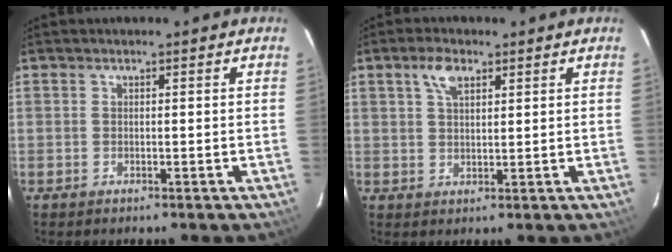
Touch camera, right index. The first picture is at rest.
{"total": 4.1, "force": [2.3, 2.0, 2.8], "torque": [-0.053, 0.009, 0.042]}